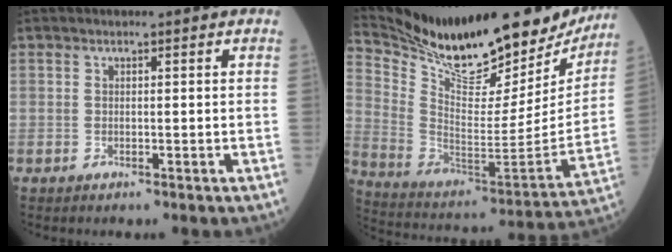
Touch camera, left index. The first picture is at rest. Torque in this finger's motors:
{"motor_torque": [-0.01, -0.57, 0.28, 0.01]}